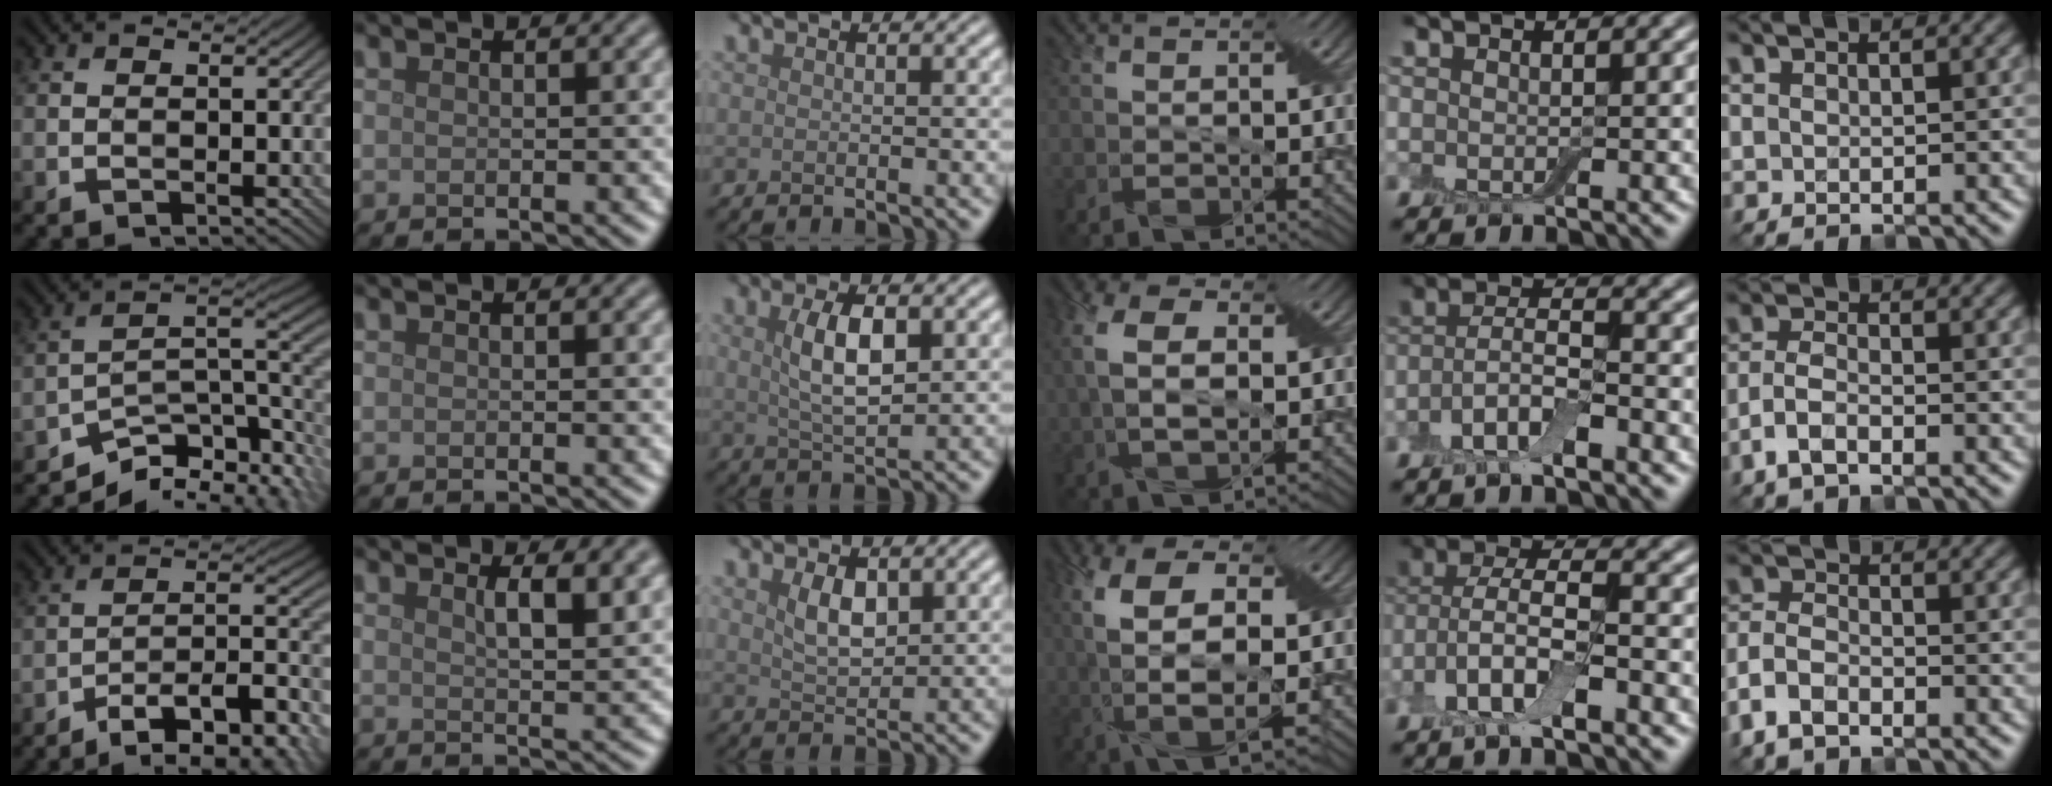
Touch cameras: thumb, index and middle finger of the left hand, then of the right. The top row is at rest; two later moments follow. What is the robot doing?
{"motion": "wrap", "object": "bandage"}